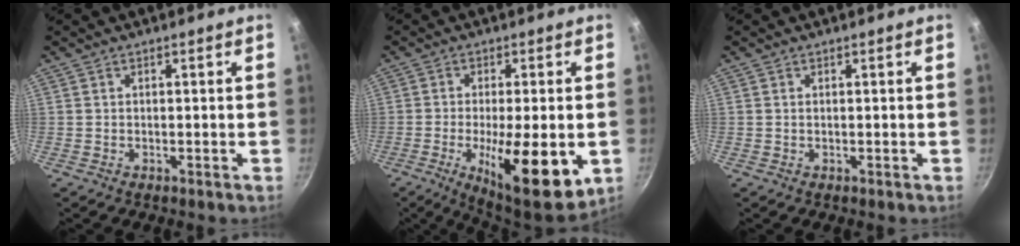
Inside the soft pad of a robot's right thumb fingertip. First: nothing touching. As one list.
[{"total": 16.7, "force": [-4.3, 5.5, 15.2], "torque": [-0.215, -0.021, -0.047]}, {"total": 0.0}]